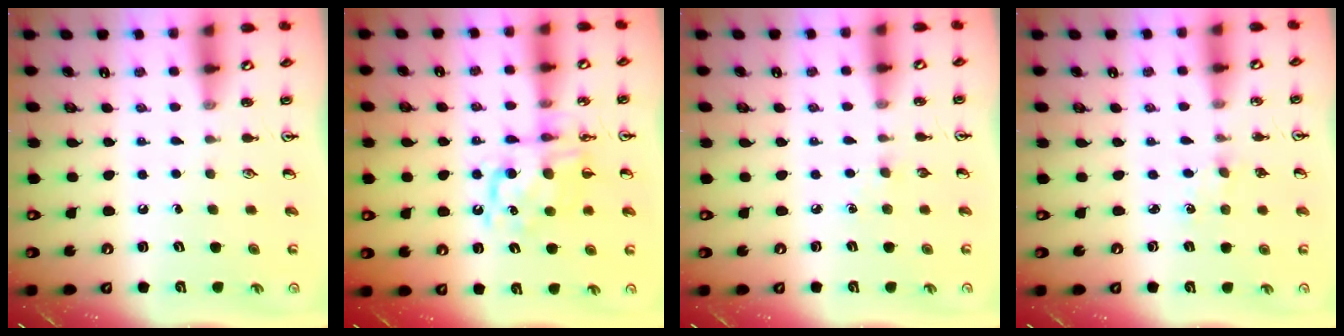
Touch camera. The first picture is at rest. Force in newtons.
{"total": 10.7, "press": 10.7, "slide": 0.4}
{"total": 2.9, "press": 2.9, "slide": 0.4}
{"total": 0.8, "press": 0.8, "slide": 0.2}